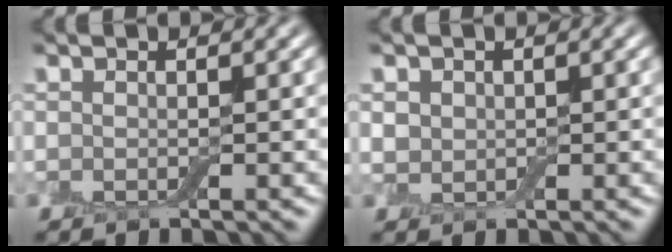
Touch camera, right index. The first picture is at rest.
{"total": 1.4, "force": [0.4, 1.3, 0.5], "torque": [-0.008, -0.004, 0.010]}